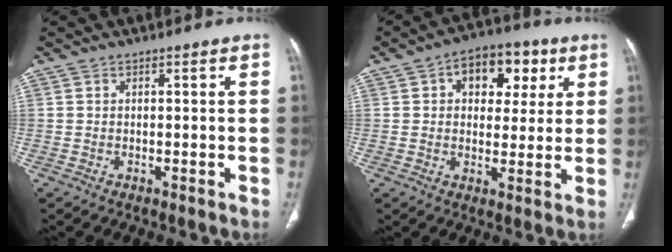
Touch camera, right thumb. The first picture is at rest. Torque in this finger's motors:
{"motor_torque": [0.80, 1.46, 0.38, -0.43, 0.16]}